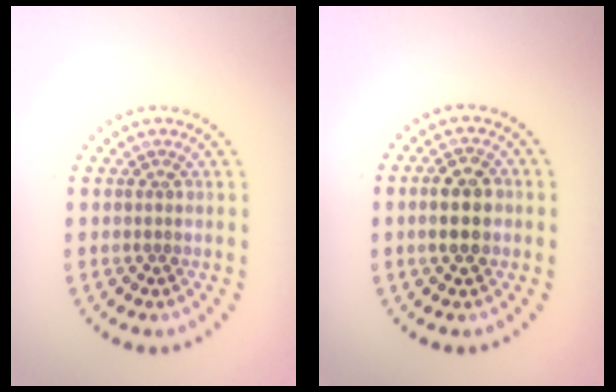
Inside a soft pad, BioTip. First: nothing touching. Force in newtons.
{"total": 3.4, "press": 3.4, "slide": 0.0}